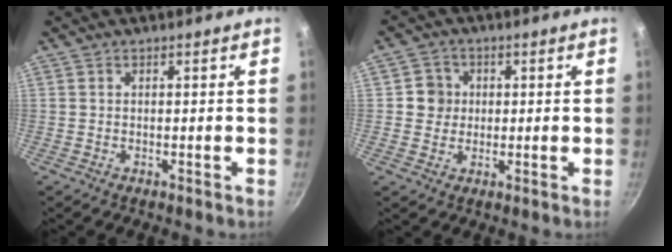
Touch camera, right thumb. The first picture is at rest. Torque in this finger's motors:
{"motor_torque": [-0.05, 0.32, 0.34, -0.20, -0.02]}